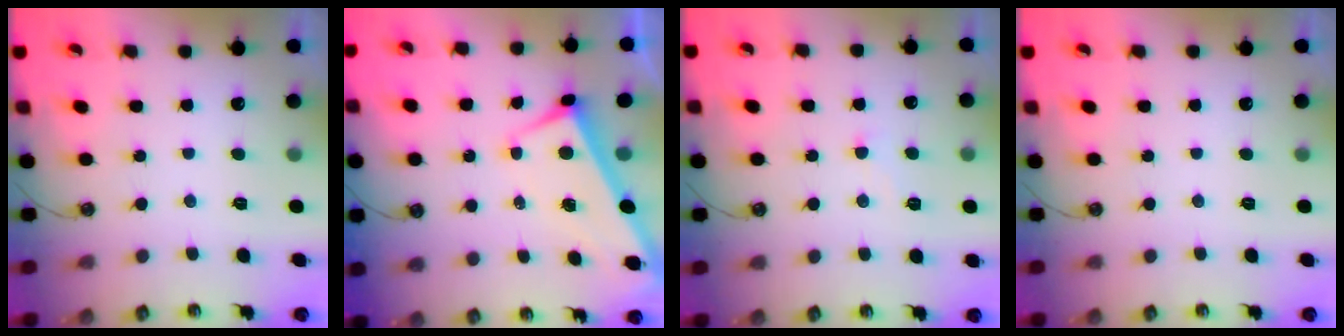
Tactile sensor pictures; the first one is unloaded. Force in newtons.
{"total": 1.9, "press": 1.9, "slide": 0.5}
{"total": 2.2, "press": 2.1, "slide": 0.6}
{"total": 0.0}